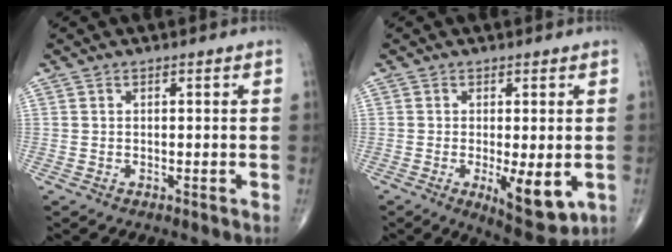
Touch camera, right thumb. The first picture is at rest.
{"total": 8.7, "force": [-2.1, 2.9, 8.0], "torque": [-0.108, -0.022, -0.025]}